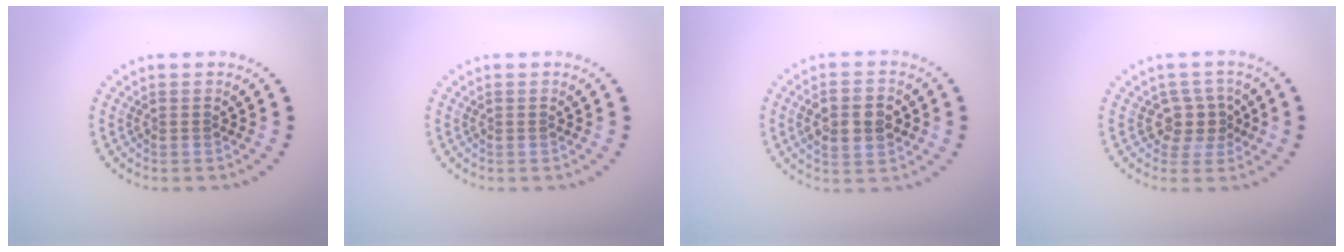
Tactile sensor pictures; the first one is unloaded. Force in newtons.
{"total": 0.0}
{"total": 4.3, "press": 4.3, "slide": 0.5}
{"total": 2.5, "press": 1.9, "slide": 1.6}